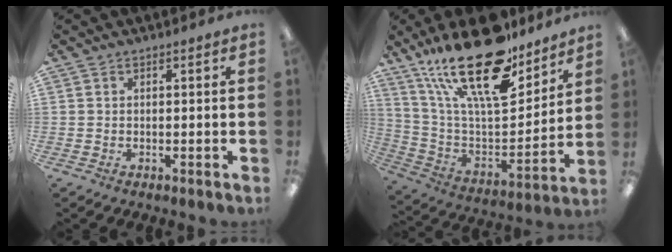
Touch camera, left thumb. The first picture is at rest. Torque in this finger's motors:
{"motor_torque": [2.12, 0.54, 2.10, -0.67, 0.66]}